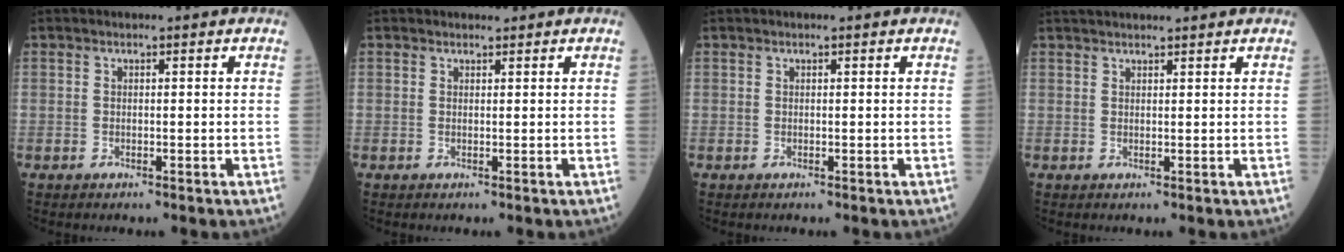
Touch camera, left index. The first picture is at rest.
{"total": 0.7, "force": [0.7, 0.2, 0.0], "torque": [-0.012, 0.001, 0.012]}
{"total": 0.0}
{"total": 6.2, "force": [5.7, 0.4, 2.4], "torque": [-0.033, 0.036, 0.082]}